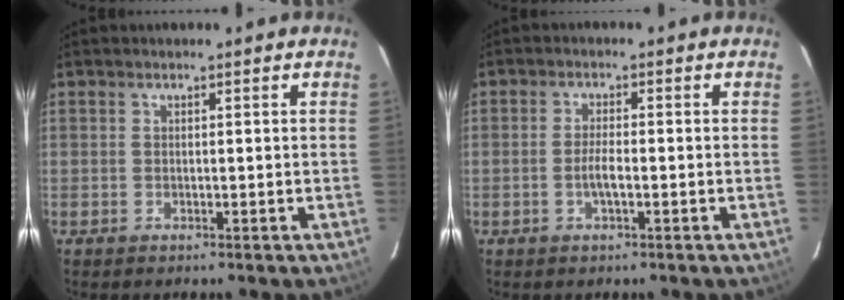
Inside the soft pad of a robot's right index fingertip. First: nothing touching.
{"total": 2.6, "force": [-1.0, 0.5, 2.4], "torque": [-0.048, -0.002, -0.018]}